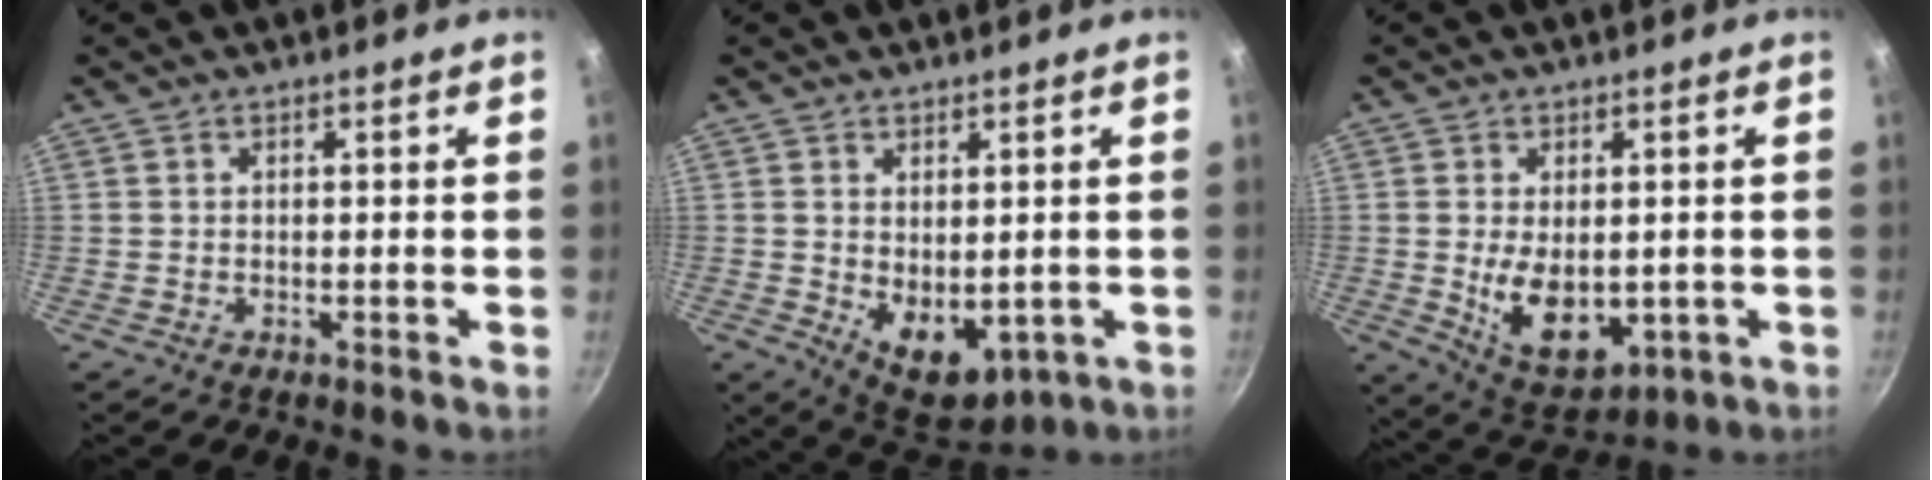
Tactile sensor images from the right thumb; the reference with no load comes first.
{"total": 8.7, "force": [-0.3, 5.5, 6.7], "torque": [-0.075, -0.020, 0.016]}
{"total": 11.3, "force": [-0.9, 6.9, 8.9], "torque": [-0.126, -0.015, 0.009]}